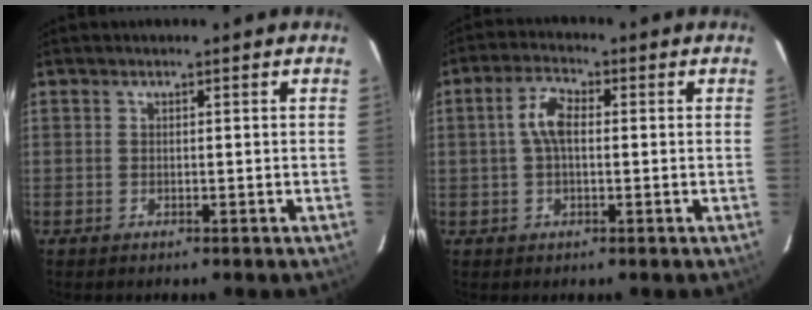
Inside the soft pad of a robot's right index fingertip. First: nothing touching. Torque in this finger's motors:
{"motor_torque": [0.69, 0.07, 0.49, 0.10]}